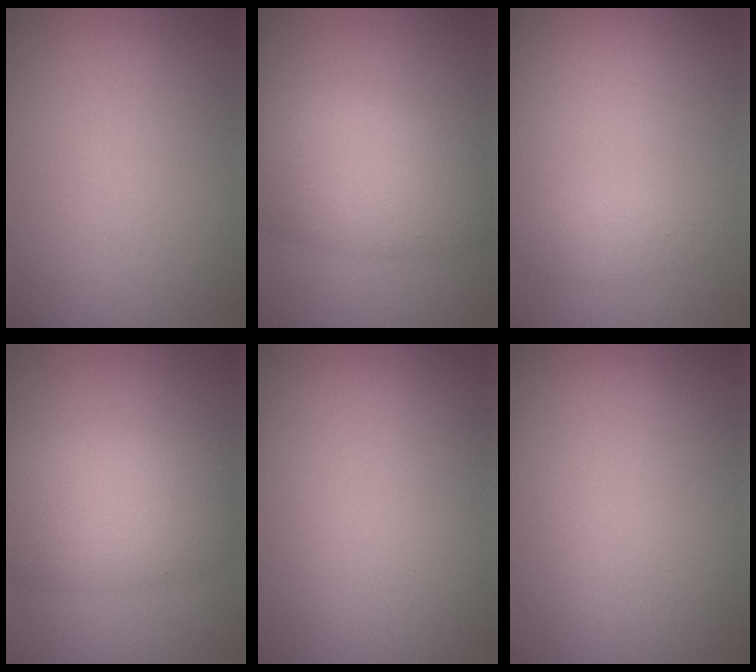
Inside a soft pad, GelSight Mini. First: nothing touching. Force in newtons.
{"total": 7.6, "press": 7.6, "slide": 0.3}
{"total": 1.2, "press": 1.2, "slide": 0.1}
{"total": 7.4, "press": 7.4, "slide": 0.4}
{"total": 0.0}
{"total": 0.0}